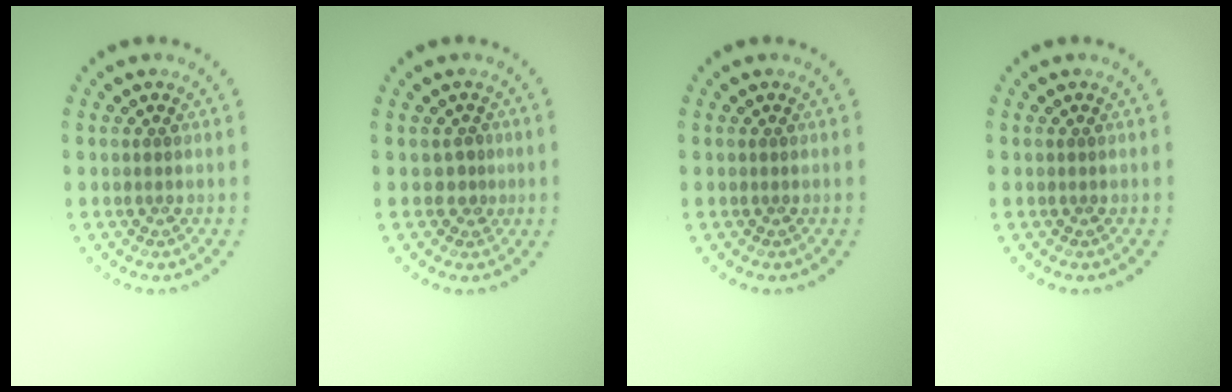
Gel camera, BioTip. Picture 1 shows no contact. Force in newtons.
{"total": 1.3, "press": 0.8, "slide": 1.0}
{"total": 0.0}
{"total": 0.0}